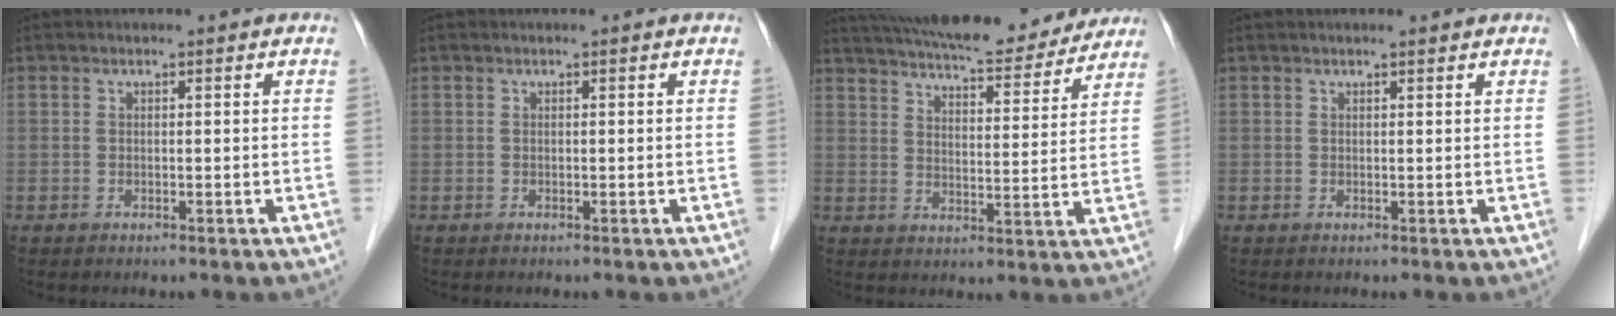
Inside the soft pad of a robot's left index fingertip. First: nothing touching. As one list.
[{"total": 0.0}, {"total": 20.8, "force": [18.6, 4.1, 8.2], "torque": [-0.137, 0.014, 0.252]}, {"total": 1.9, "force": [1.7, 0.1, 0.9], "torque": [-0.008, 0.015, 0.021]}]